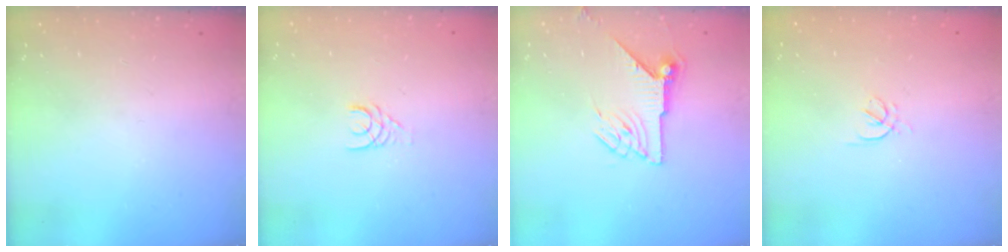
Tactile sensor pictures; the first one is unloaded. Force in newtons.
{"total": 3.3, "press": 3.3, "slide": 0.3}
{"total": 7.7, "press": 7.7, "slide": 0.3}
{"total": 1.7, "press": 1.6, "slide": 0.5}